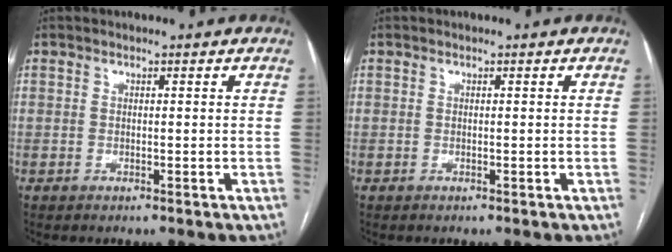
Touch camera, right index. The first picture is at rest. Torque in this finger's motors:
{"motor_torque": [-0.08, 0.10, 0.00, 0.00]}